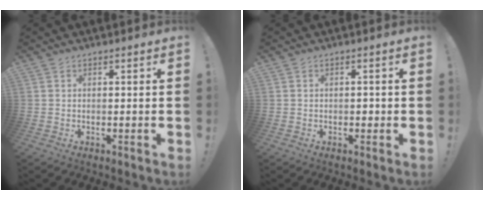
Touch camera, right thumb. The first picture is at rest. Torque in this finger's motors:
{"motor_torque": [0.08, 0.04, 0.01, -0.01, -0.02]}